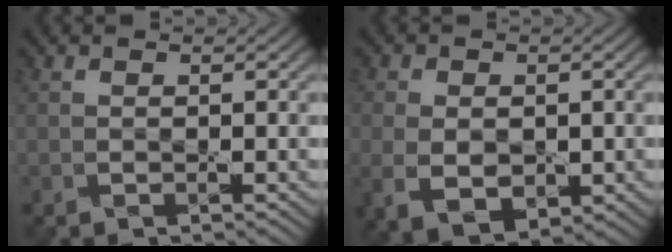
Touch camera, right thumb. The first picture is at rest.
{"total": 6.3, "force": [-1.3, 4.3, 4.4], "torque": [-0.102, -0.024, -0.012]}